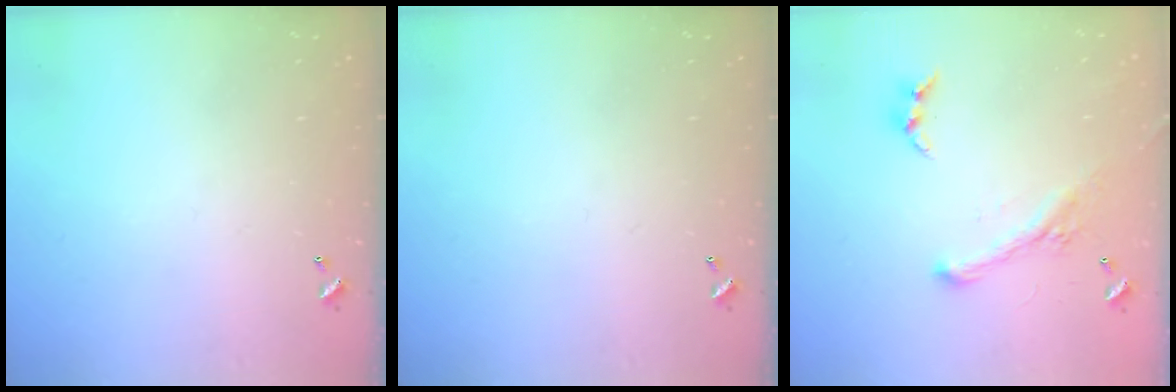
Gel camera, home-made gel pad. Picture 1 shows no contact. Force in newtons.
{"total": 0.0}
{"total": 1.9, "press": 1.3, "slide": 1.4}